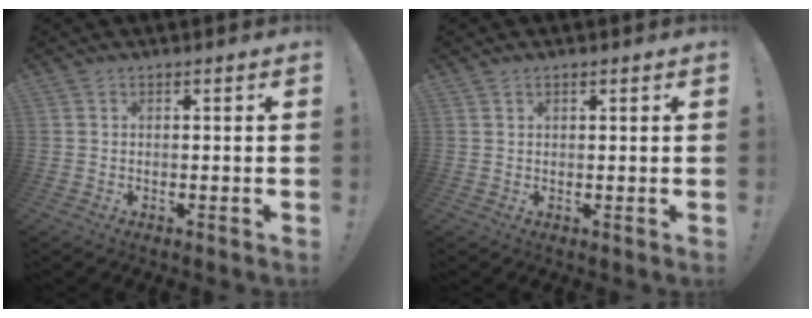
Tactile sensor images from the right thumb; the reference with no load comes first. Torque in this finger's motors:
{"motor_torque": [-0.37, 0.03, -0.21, 0.13, 0.03]}